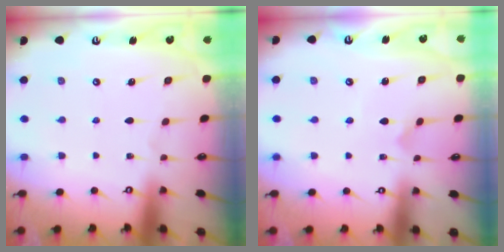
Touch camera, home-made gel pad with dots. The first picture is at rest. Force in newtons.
{"total": 2.7, "press": 2.7, "slide": 0.3}